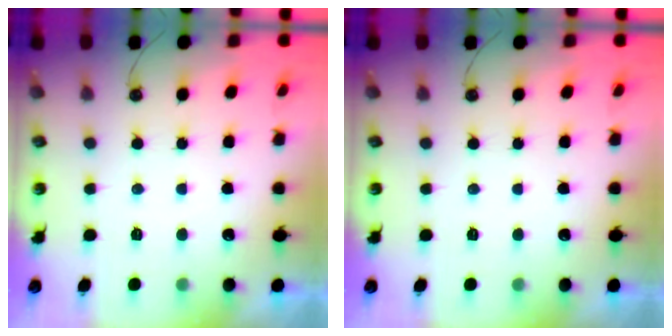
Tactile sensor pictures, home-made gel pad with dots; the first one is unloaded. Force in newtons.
{"total": 0.0}